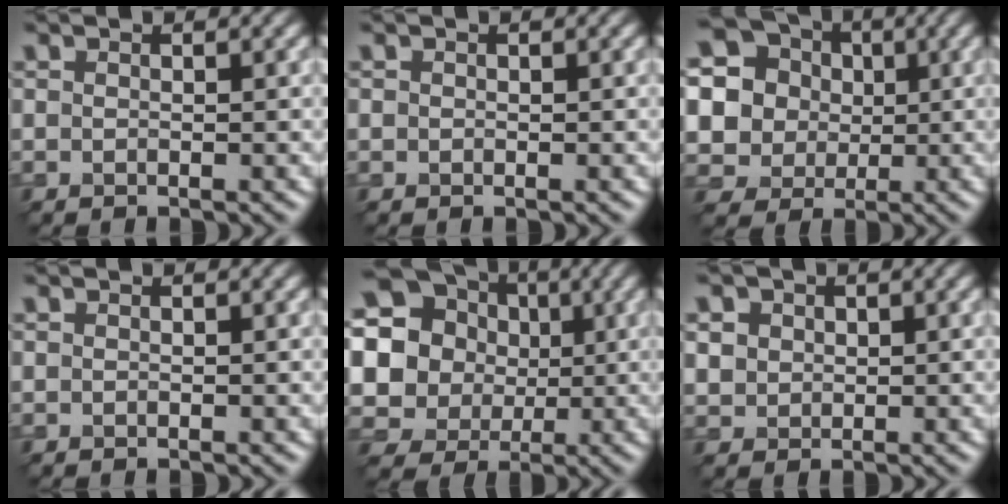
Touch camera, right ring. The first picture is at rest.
{"total": 0.0}
{"total": 15.7, "force": [4.0, 14.1, 5.6], "torque": [-0.177, 0.026, 0.056]}
{"total": 0.0}
{"total": 19.7, "force": [3.9, 18.2, 6.5], "torque": [-0.189, 0.013, 0.042]}
{"total": 3.3, "force": [1.4, 2.7, 1.4], "torque": [-0.044, 0.007, 0.028]}